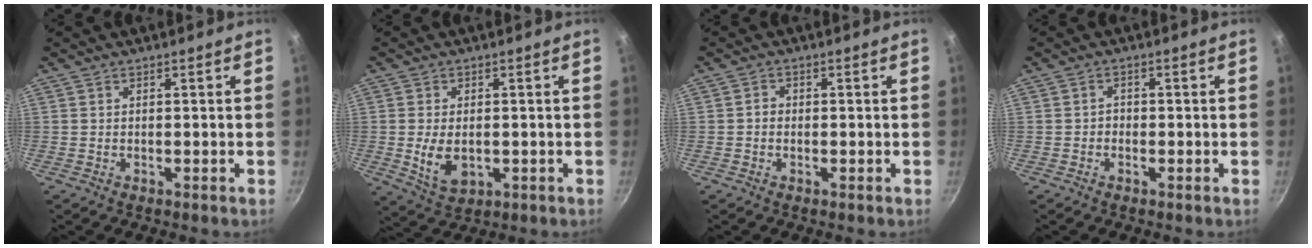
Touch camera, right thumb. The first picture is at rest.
{"total": 7.0, "force": [-0.7, 4.4, 5.4], "torque": [-0.094, -0.008, -0.003]}
{"total": 1.5, "force": [-0.2, 1.3, 0.7], "torque": [-0.011, 0.008, -0.006]}
{"total": 1.3, "force": [-0.5, 1.1, 0.5], "torque": [-0.005, 0.006, -0.010]}